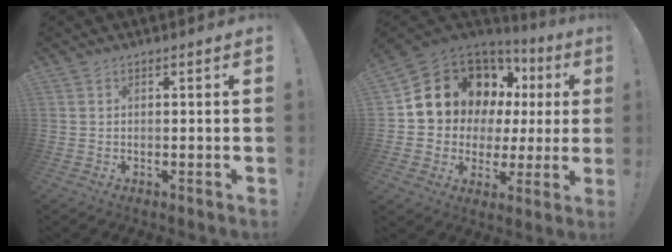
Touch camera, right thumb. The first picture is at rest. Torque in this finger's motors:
{"motor_torque": [2.09, 2.15, 0.63, -0.48, 0.13]}